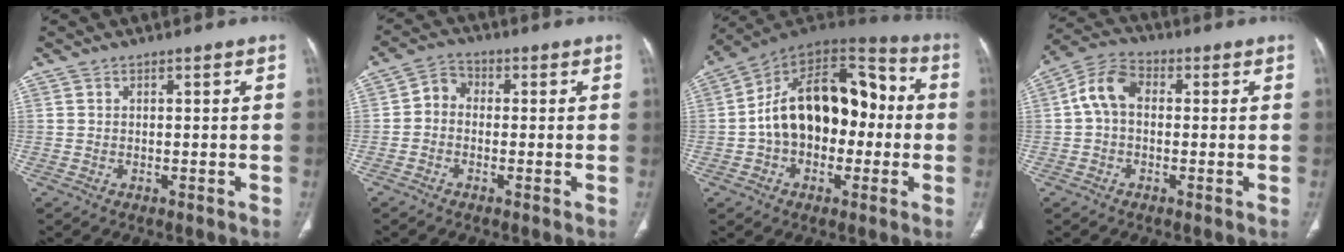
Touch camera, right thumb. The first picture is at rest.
{"total": 4.0, "force": [-0.6, 3.2, 2.2], "torque": [-0.025, 0.015, -0.026]}
{"total": 21.3, "force": [-0.8, 13.7, 16.3], "torque": [-0.228, 0.055, -0.017]}
{"total": 7.4, "force": [0.3, 5.1, 5.4], "torque": [-0.095, 0.023, -0.005]}